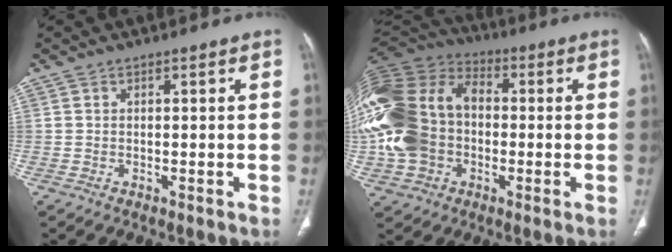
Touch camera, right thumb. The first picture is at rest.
{"total": 25.0, "force": [-2.0, 18.9, 16.3], "torque": [-0.374, 0.038, -0.037]}